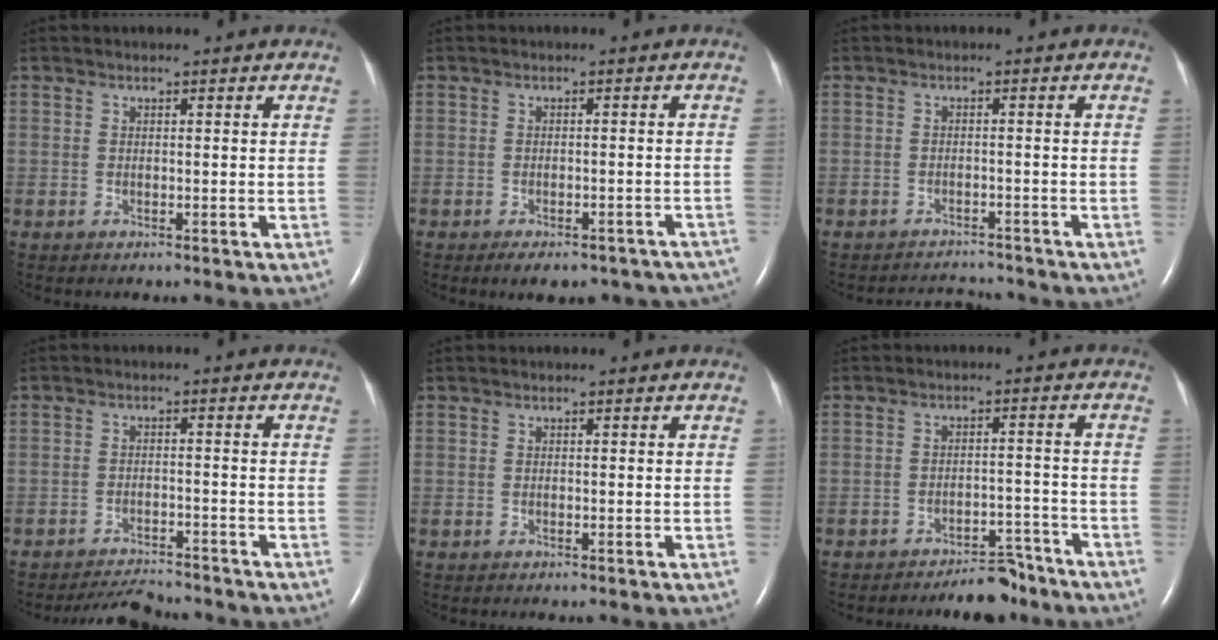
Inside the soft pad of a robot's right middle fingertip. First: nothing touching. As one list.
[{"total": 12.1, "force": [-10.2, 4.5, 4.6], "torque": [-0.055, 0.016, -0.111]}, {"total": 3.8, "force": [-3.8, 0.4, -0.5], "torque": [0.001, -0.001, -0.057]}, {"total": 4.7, "force": [-4.7, 0.3, 0.3], "torque": [-0.011, -0.011, -0.079]}, {"total": 0.0}, {"total": 5.7, "force": [-5.2, 1.9, 1.6], "torque": [-0.014, 0.007, -0.078]}]